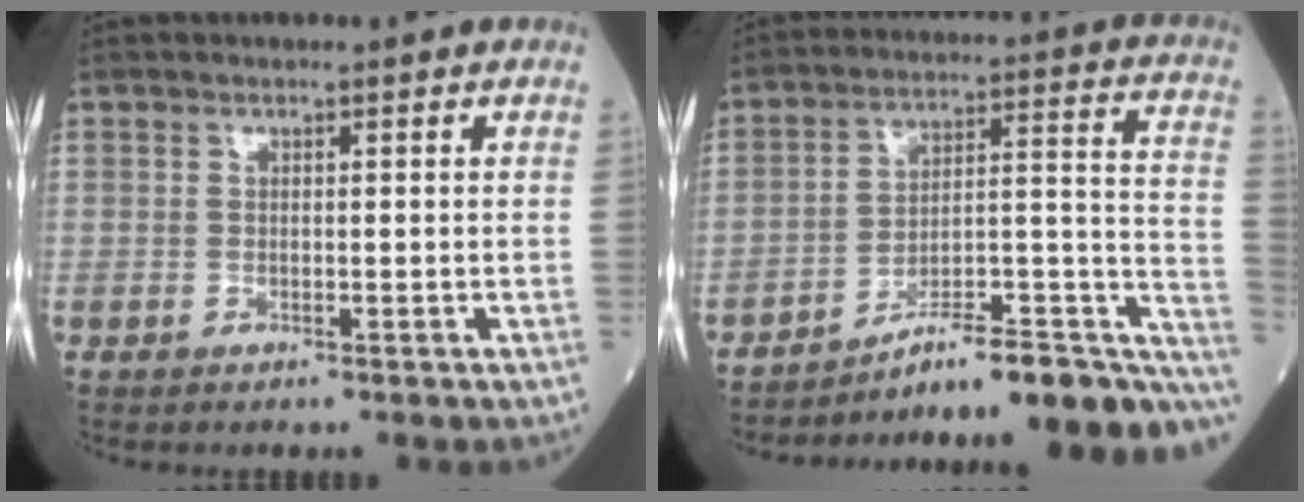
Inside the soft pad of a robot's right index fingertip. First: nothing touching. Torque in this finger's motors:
{"motor_torque": [-0.60, -0.71, 0.29, 0.06]}